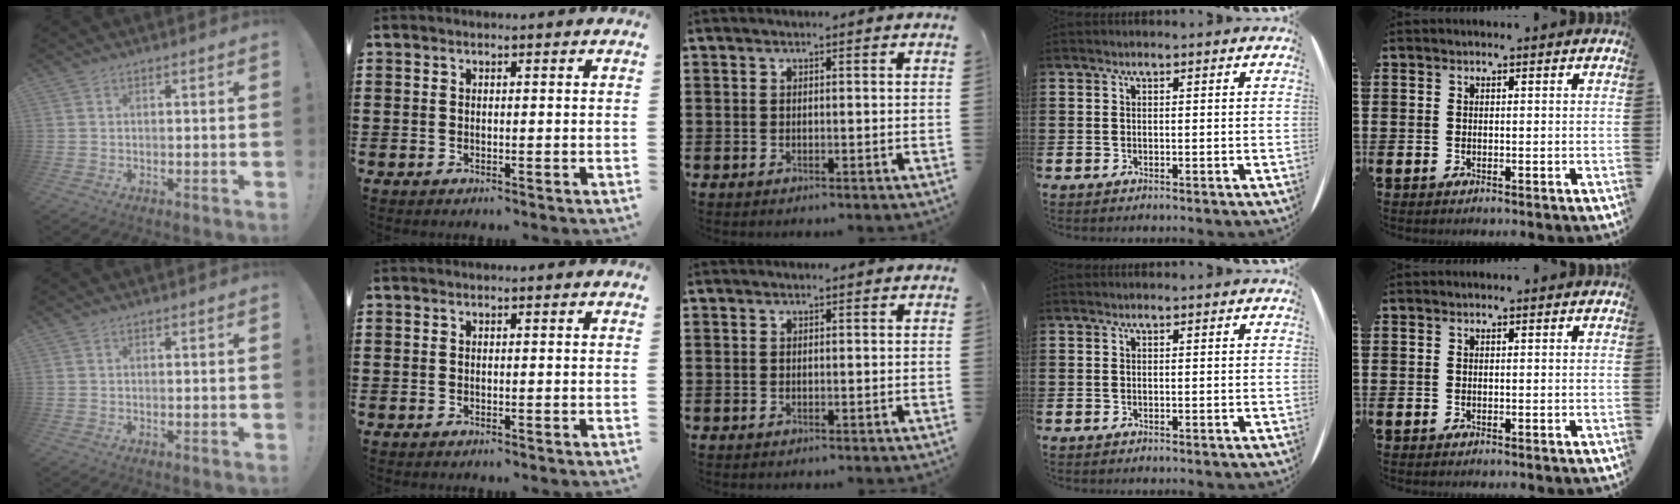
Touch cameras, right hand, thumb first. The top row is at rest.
{}